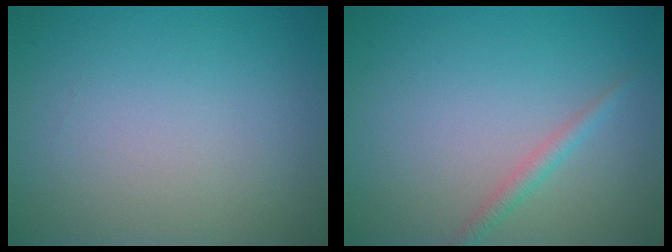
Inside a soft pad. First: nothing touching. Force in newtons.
{"total": 1.4, "press": 1.4, "slide": 0.1}